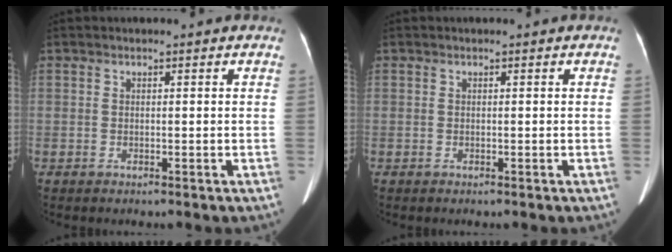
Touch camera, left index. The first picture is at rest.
{"total": 0.0}